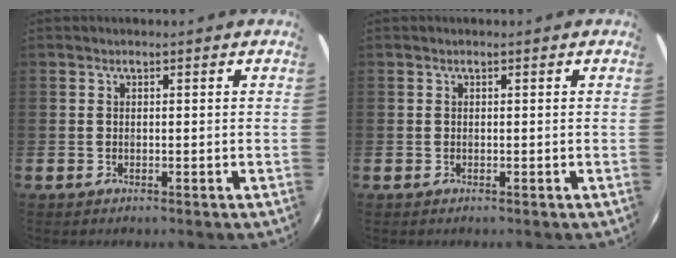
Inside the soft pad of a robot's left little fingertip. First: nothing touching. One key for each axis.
{"total": 0.0}